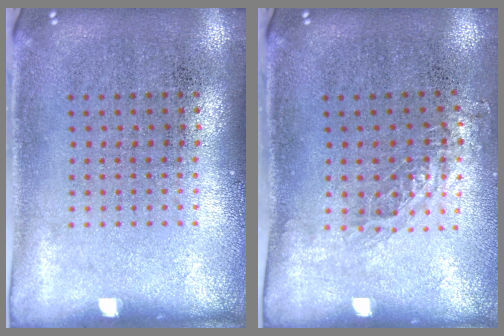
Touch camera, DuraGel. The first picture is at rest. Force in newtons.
{"total": 0.8, "press": 0.8, "slide": 0.2}